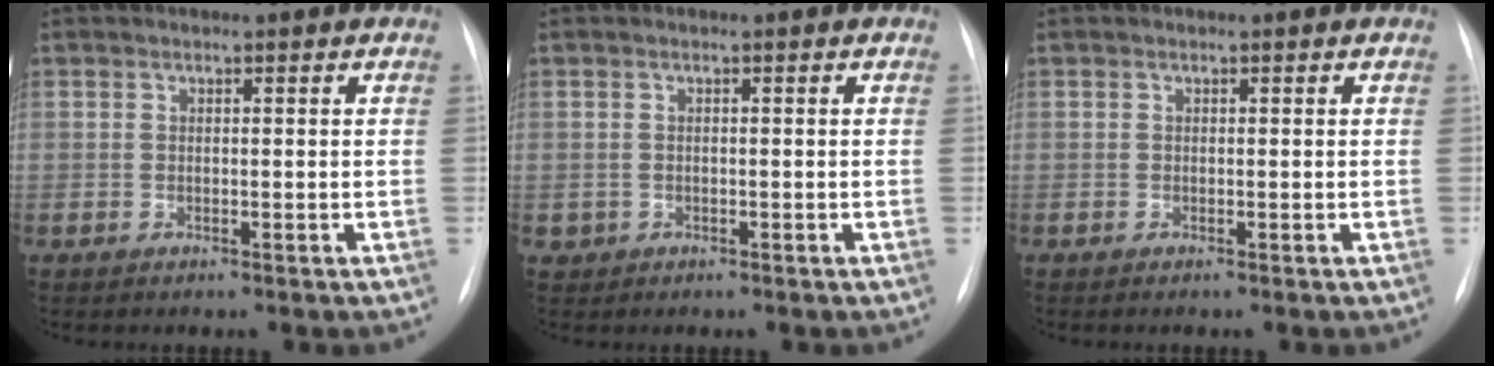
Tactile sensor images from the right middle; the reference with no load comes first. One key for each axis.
{"total": 0.9, "fx": -0.3, "fy": 0.9, "fz": 0.0, "tx": 0.000, "ty": 0.005, "tz": -0.003}
{"total": 0.0}